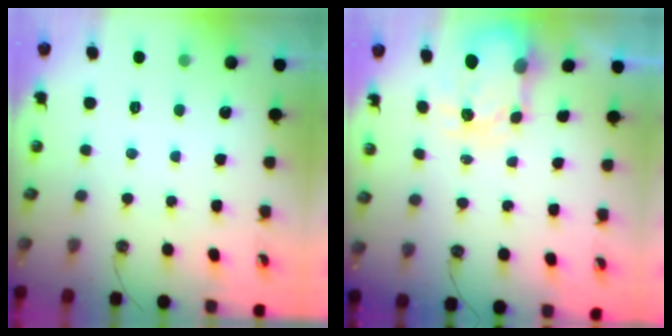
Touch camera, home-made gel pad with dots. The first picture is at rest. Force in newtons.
{"total": 5.0, "press": 4.9, "slide": 0.6}